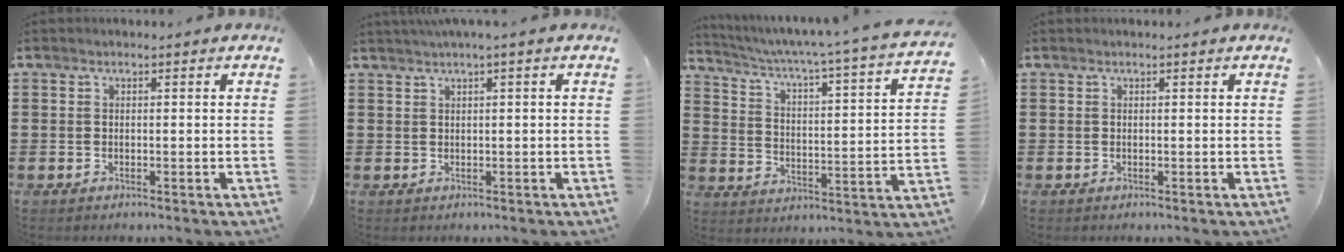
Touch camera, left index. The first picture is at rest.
{"total": 1.1, "force": [0.5, -0.3, 1.0], "torque": [-0.016, -0.003, 0.009]}
{"total": 3.3, "force": [2.4, -0.4, 2.2], "torque": [-0.058, -0.038, 0.027]}
{"total": 0.0}